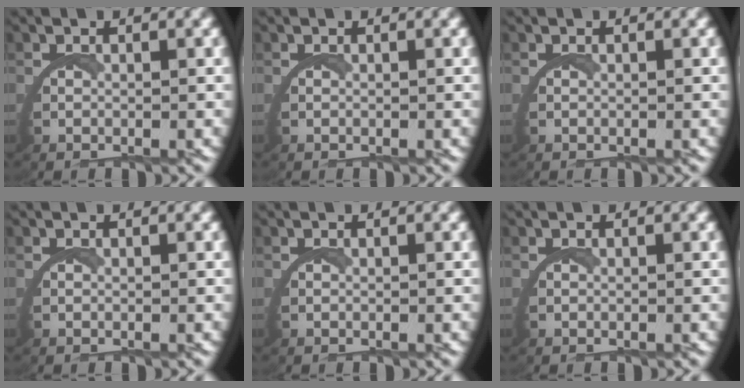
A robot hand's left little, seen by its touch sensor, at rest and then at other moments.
{"total": 0.0}
{"total": 0.0}
{"total": 0.0}
{"total": 0.0}
{"total": 0.0}